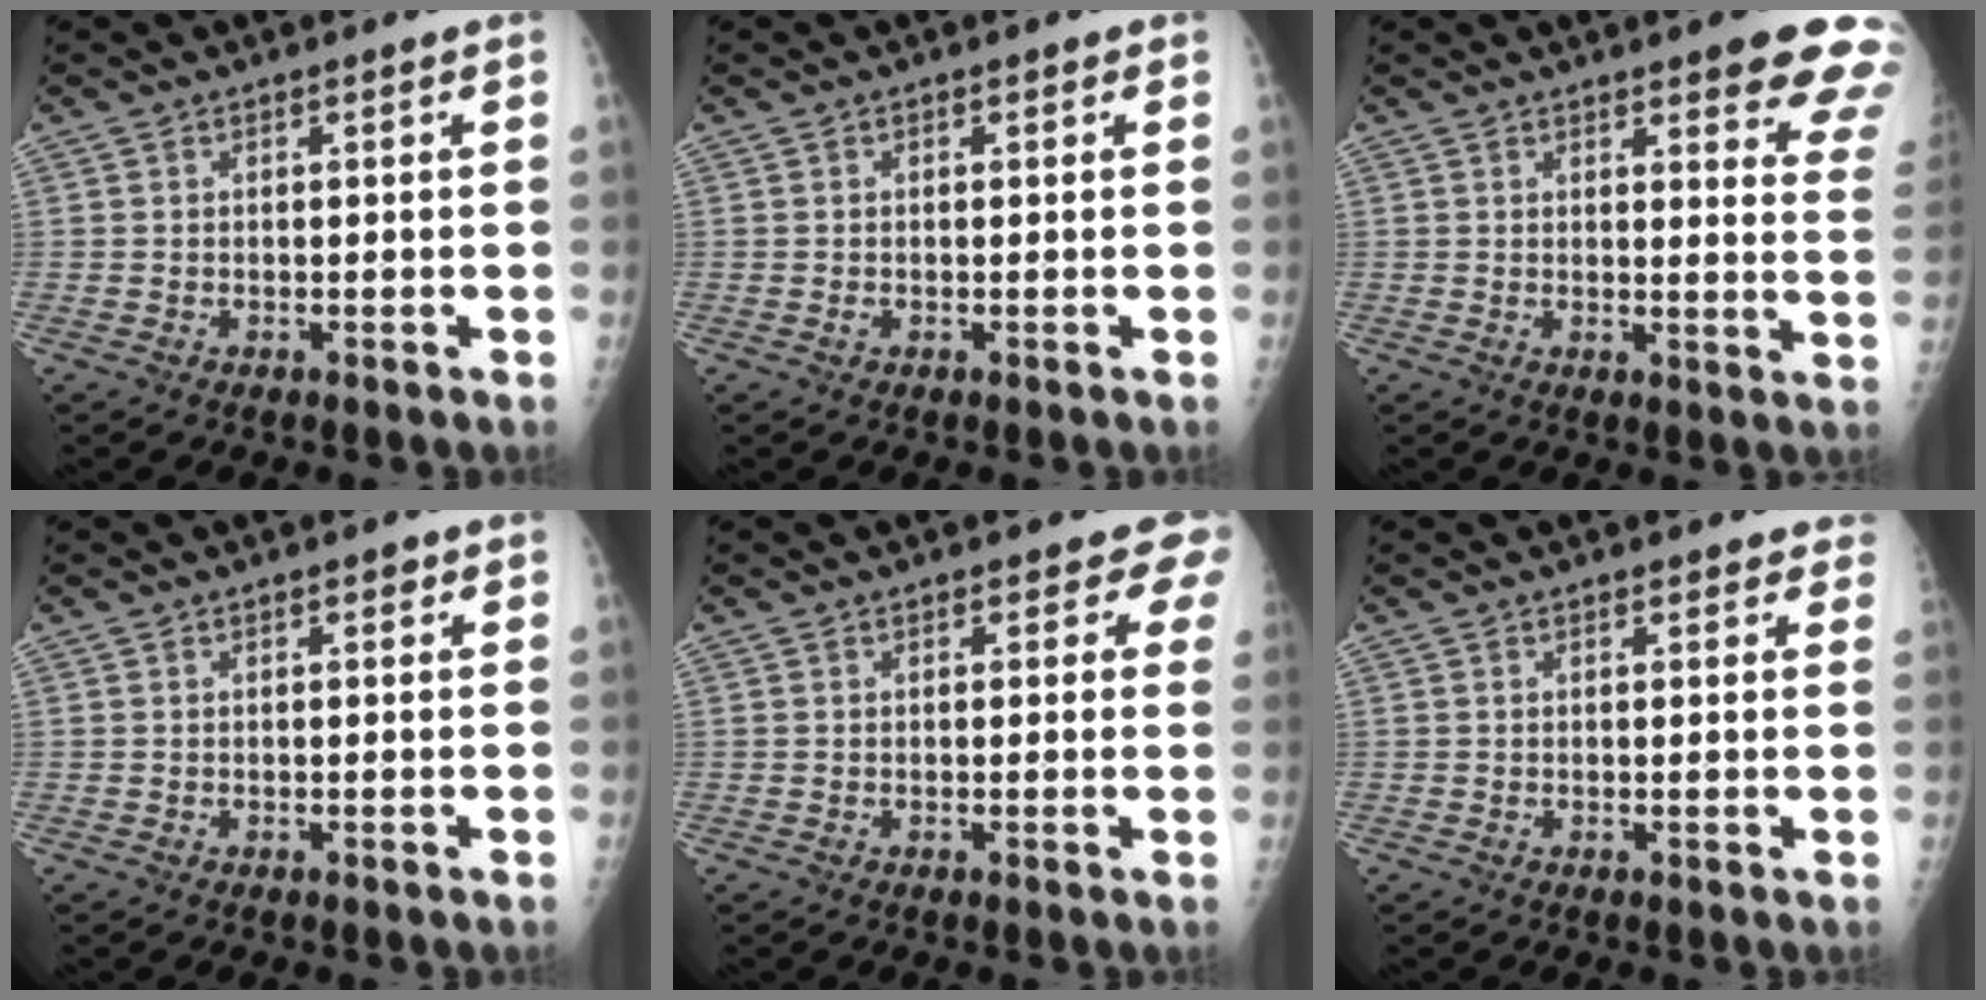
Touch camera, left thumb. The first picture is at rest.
{"total": 0.8, "force": [0.1, 0.6, 0.5], "torque": [-0.003, 0.000, 0.000]}
{"total": 13.0, "force": [9.3, 3.3, 8.4], "torque": [-0.061, -0.047, 0.090]}
{"total": 0.9, "force": [0.5, 0.5, 0.6], "torque": [-0.005, 0.000, 0.004]}
{"total": 3.4, "force": [2.6, 1.7, 1.2], "torque": [0.020, -0.007, 0.017]}
{"total": 3.7, "force": [3.3, 1.4, 1.0], "torque": [0.021, -0.008, 0.024]}